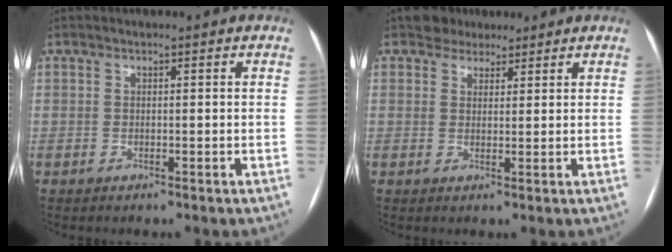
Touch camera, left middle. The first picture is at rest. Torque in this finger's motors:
{"motor_torque": [0.11, -0.18, -0.02, -0.01]}